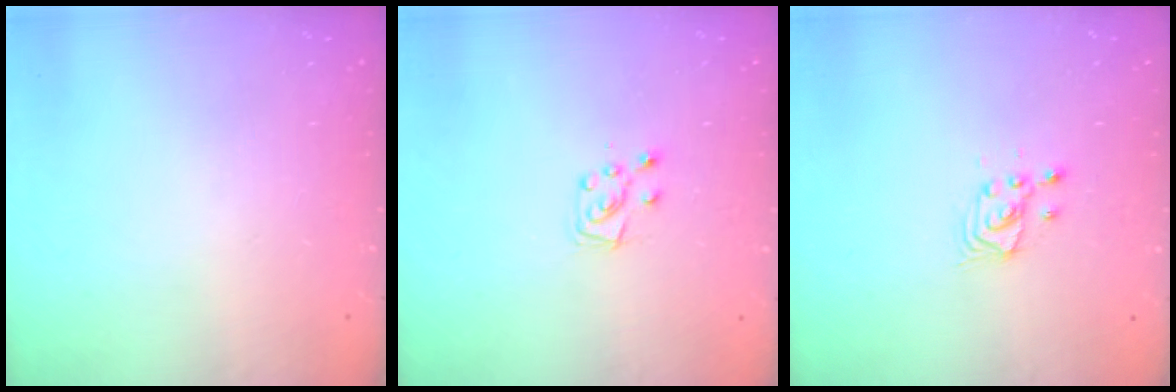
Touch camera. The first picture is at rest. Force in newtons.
{"total": 7.0, "press": 6.9, "slide": 0.6}
{"total": 3.8, "press": 3.8, "slide": 0.4}